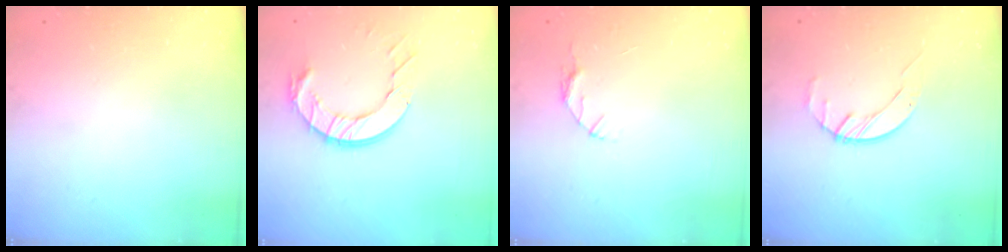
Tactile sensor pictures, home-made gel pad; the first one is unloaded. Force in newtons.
{"total": 11.0, "press": 10.9, "slide": 1.1}
{"total": 3.2, "press": 3.2, "slide": 0.4}
{"total": 2.1, "press": 2.0, "slide": 0.3}